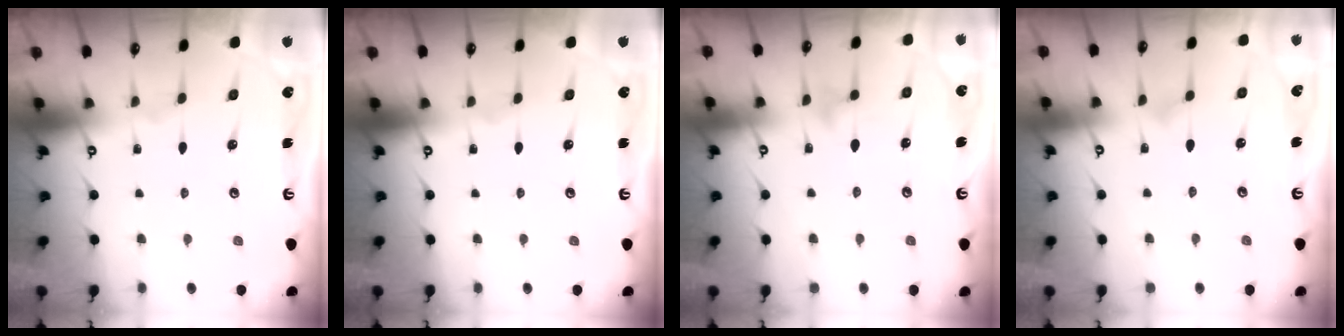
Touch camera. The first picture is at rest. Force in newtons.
{"total": 0.0}
{"total": 4.6, "press": 4.5, "slide": 0.4}
{"total": 4.3, "press": 4.2, "slide": 0.3}